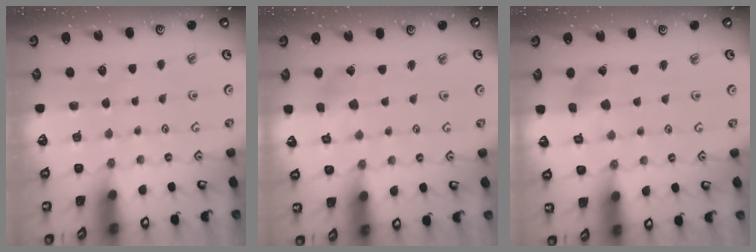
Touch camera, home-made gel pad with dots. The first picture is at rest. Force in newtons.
{"total": 2.2, "press": 2.2, "slide": 0.2}
{"total": 2.4, "press": 2.3, "slide": 0.4}